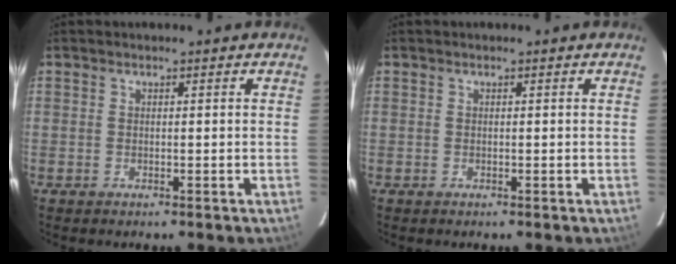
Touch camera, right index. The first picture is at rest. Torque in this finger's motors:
{"motor_torque": [-0.04, -0.04, 0.13, 0.01]}